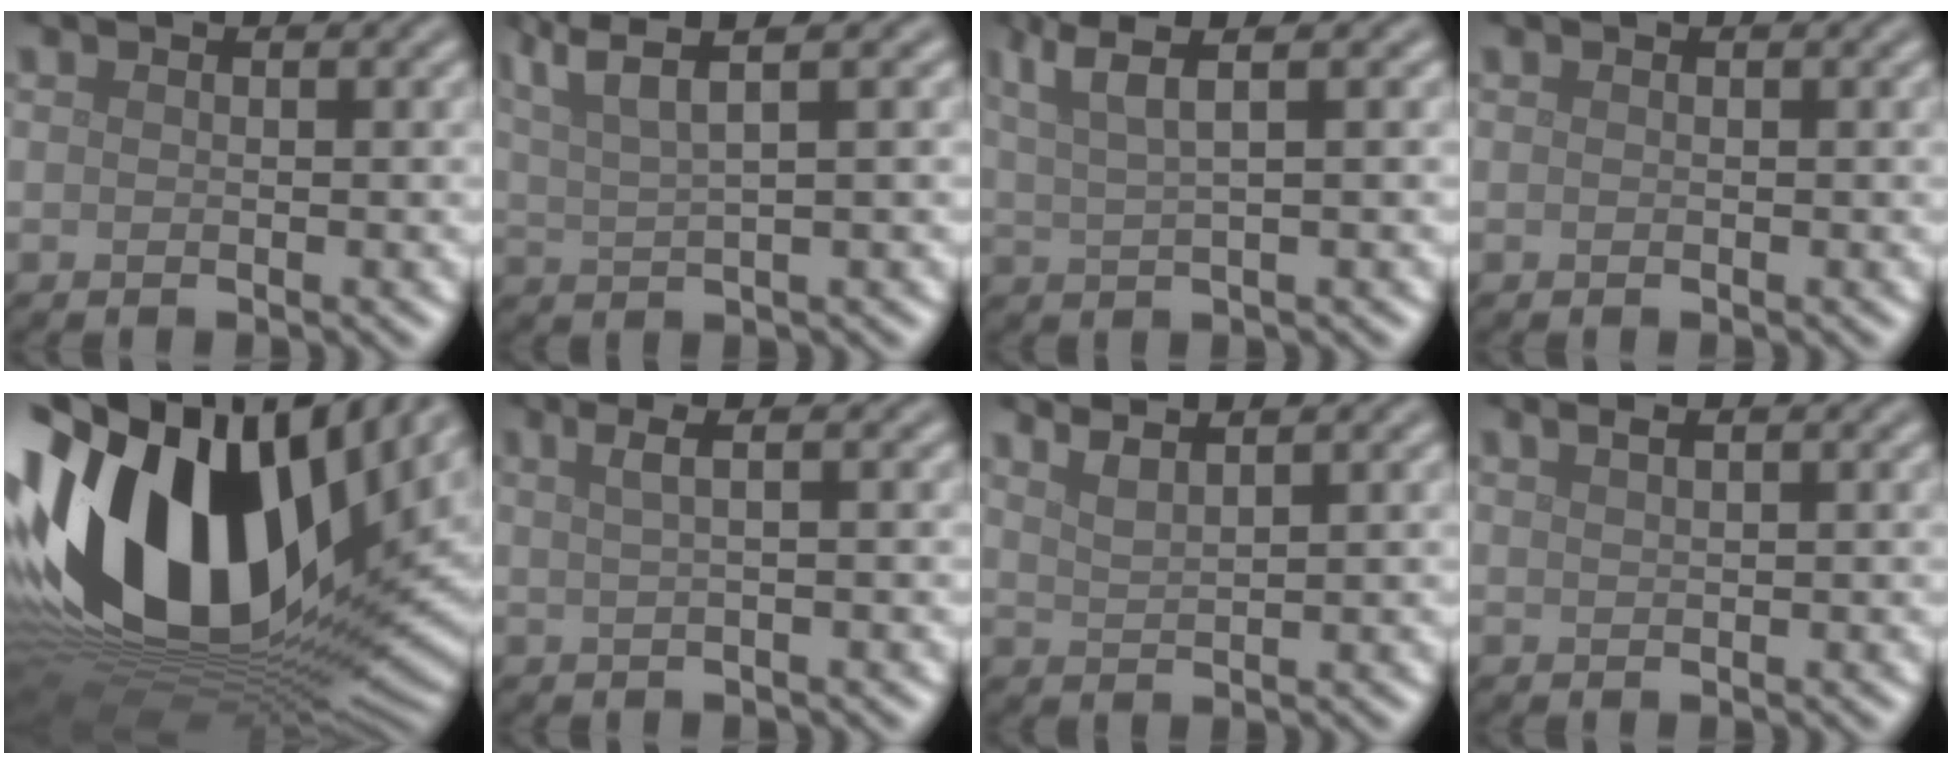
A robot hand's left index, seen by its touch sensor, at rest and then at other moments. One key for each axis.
{"total": 5.4, "fx": 3.3, "fy": 1.1, "fz": 4.2, "tx": -0.075, "ty": 0.016, "tz": 0.059}
{"total": 4.5, "fx": 2.6, "fy": 0.9, "fz": 3.6, "tx": -0.065, "ty": 0.014, "tz": 0.049}
{"total": 0.0}
{"total": 19.1, "fx": 3.8, "fy": 11.1, "fz": 15.1, "tx": -0.303, "ty": 0.017, "tz": 0.056}
{"total": 2.7, "fx": 1.2, "fy": 0.9, "fz": 2.3, "tx": -0.025, "ty": 0.006, "tz": 0.001}
{"total": 3.0, "fx": 2.4, "fy": 0.7, "fz": 1.5, "tx": -0.011, "ty": 0.011, "tz": 0.027}
{"total": 1.6, "fx": 1.1, "fy": 0.6, "fz": 1.0, "tx": -0.006, "ty": -0.001, "tz": 0.007}